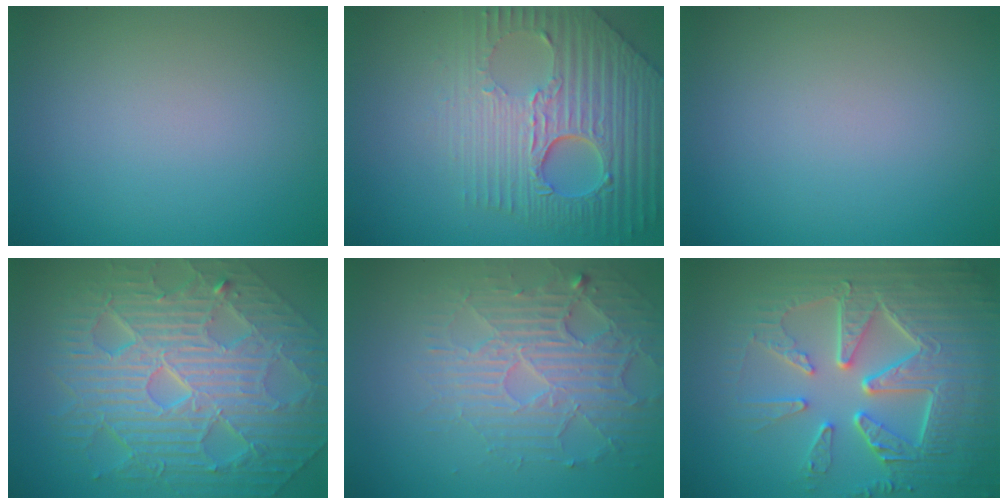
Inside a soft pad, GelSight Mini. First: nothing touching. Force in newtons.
{"total": 9.0, "press": 6.1, "slide": 6.6}
{"total": 0.0}
{"total": 11.7, "press": 7.8, "slide": 8.8}
{"total": 4.5, "press": 4.0, "slide": 2.1}
{"total": 9.1, "press": 6.5, "slide": 6.3}